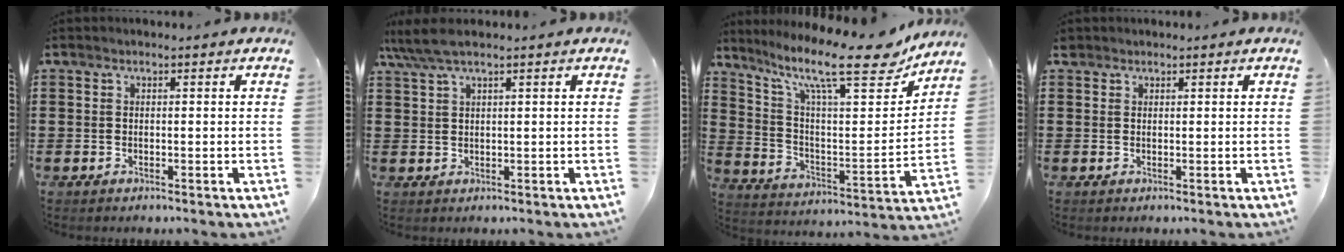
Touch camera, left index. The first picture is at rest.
{"total": 4.4, "force": [2.8, 0.4, 3.4], "torque": [-0.076, 0.002, 0.050]}
{"total": 15.4, "force": [11.4, 3.0, 9.8], "torque": [-0.188, -0.071, 0.184]}
{"total": 0.8, "force": [0.6, 0.5, 0.1], "torque": [-0.006, 0.004, 0.012]}